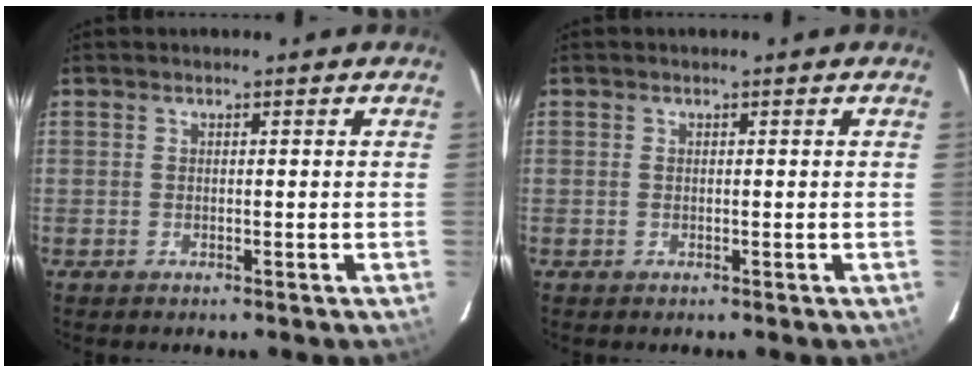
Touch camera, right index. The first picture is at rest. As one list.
[{"total": 0.0}]